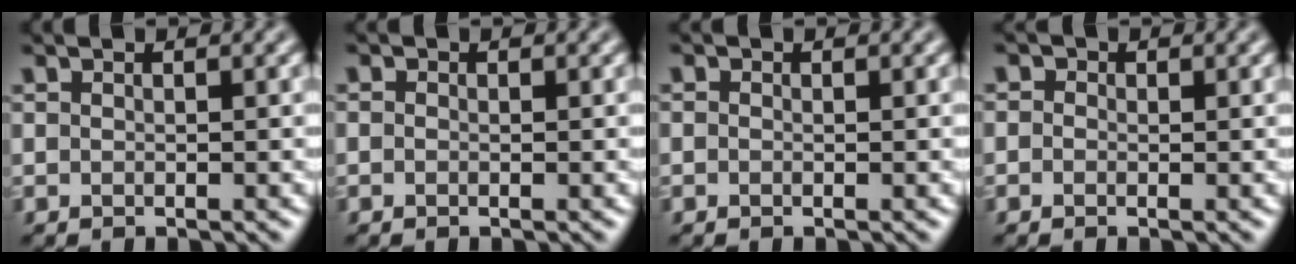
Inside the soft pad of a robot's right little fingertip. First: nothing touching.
{"total": 0.0}
{"total": 0.0}
{"total": 0.9, "force": [0.2, 0.8, 0.4], "torque": [-0.006, -0.002, -0.011]}